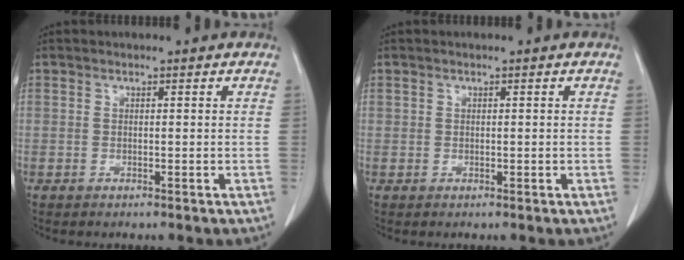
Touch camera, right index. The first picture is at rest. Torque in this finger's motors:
{"motor_torque": [-0.12, 0.11, -0.06, 0.00]}